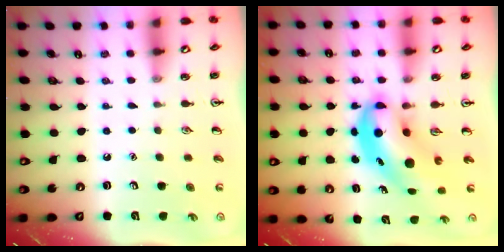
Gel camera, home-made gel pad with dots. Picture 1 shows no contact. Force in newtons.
{"total": 8.3, "press": 8.0, "slide": 2.2}